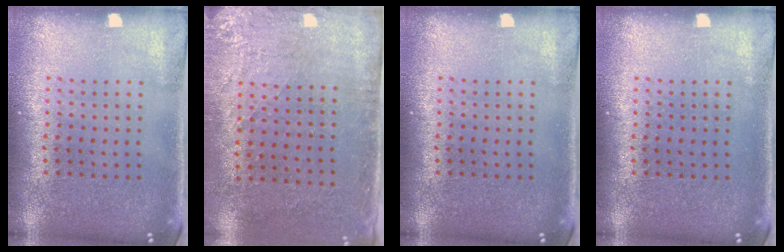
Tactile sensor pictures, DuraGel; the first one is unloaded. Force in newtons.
{"total": 2.8, "press": 2.3, "slide": 1.6}
{"total": 0.0}
{"total": 0.0}